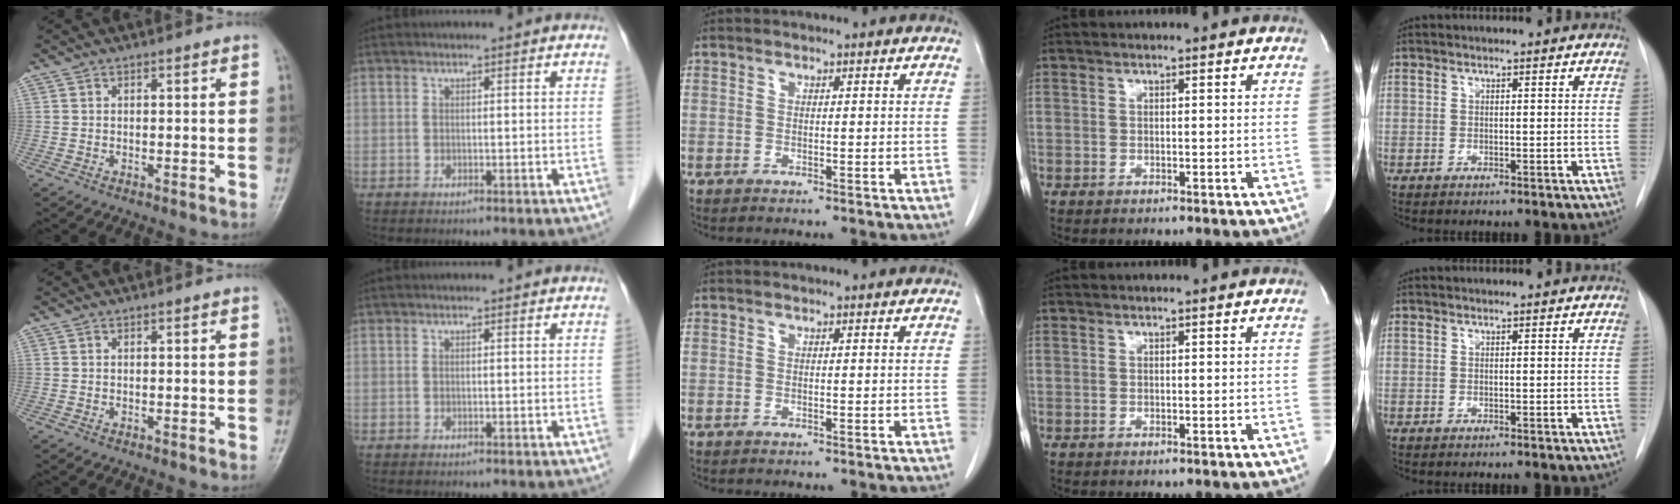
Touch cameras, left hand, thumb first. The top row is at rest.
{}